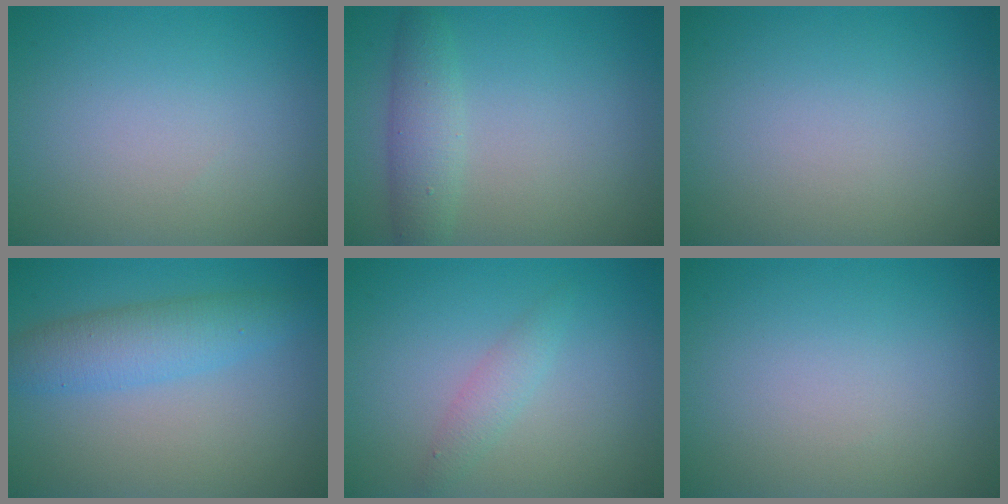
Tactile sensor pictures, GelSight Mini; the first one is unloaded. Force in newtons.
{"total": 2.8, "press": 2.8, "slide": 0.0}
{"total": 0.0}
{"total": 4.0, "press": 4.0, "slide": 0.1}
{"total": 1.6, "press": 1.6, "slide": 0.1}
{"total": 0.0}